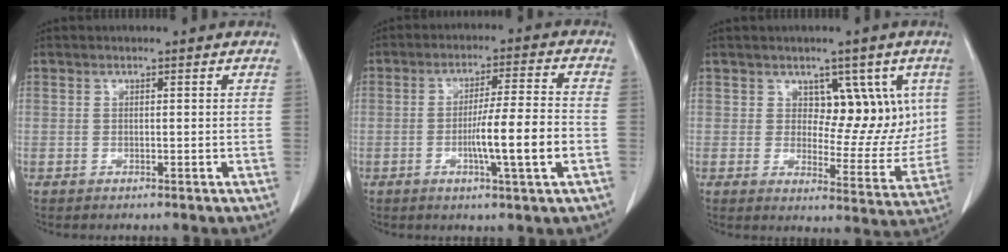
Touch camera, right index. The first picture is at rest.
{"total": 9.6, "force": [-2.5, -0.4, 9.2], "torque": [-0.152, -0.002, -0.044]}
{"total": 7.8, "force": [3.2, 4.2, 5.7], "torque": [-0.059, 0.000, 0.052]}